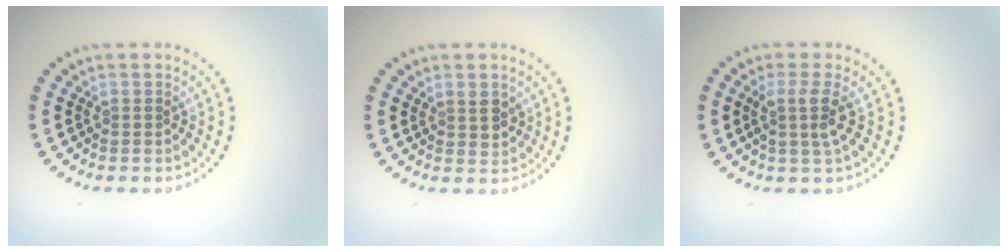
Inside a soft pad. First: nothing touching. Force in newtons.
{"total": 1.8, "press": 1.6, "slide": 0.9}
{"total": 2.5, "press": 1.9, "slide": 1.6}